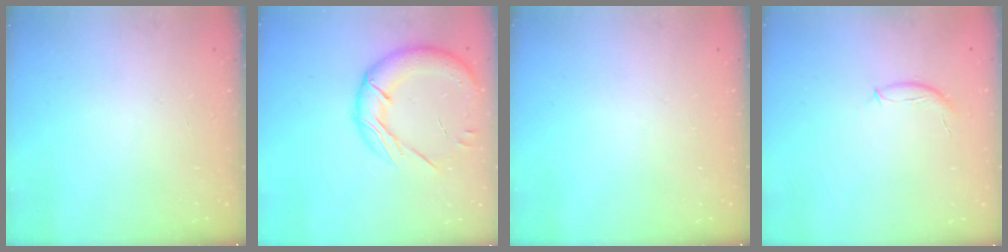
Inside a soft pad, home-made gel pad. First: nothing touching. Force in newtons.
{"total": 18.5, "press": 18.2, "slide": 3.0}
{"total": 0.0}
{"total": 7.4, "press": 7.3, "slide": 1.2}